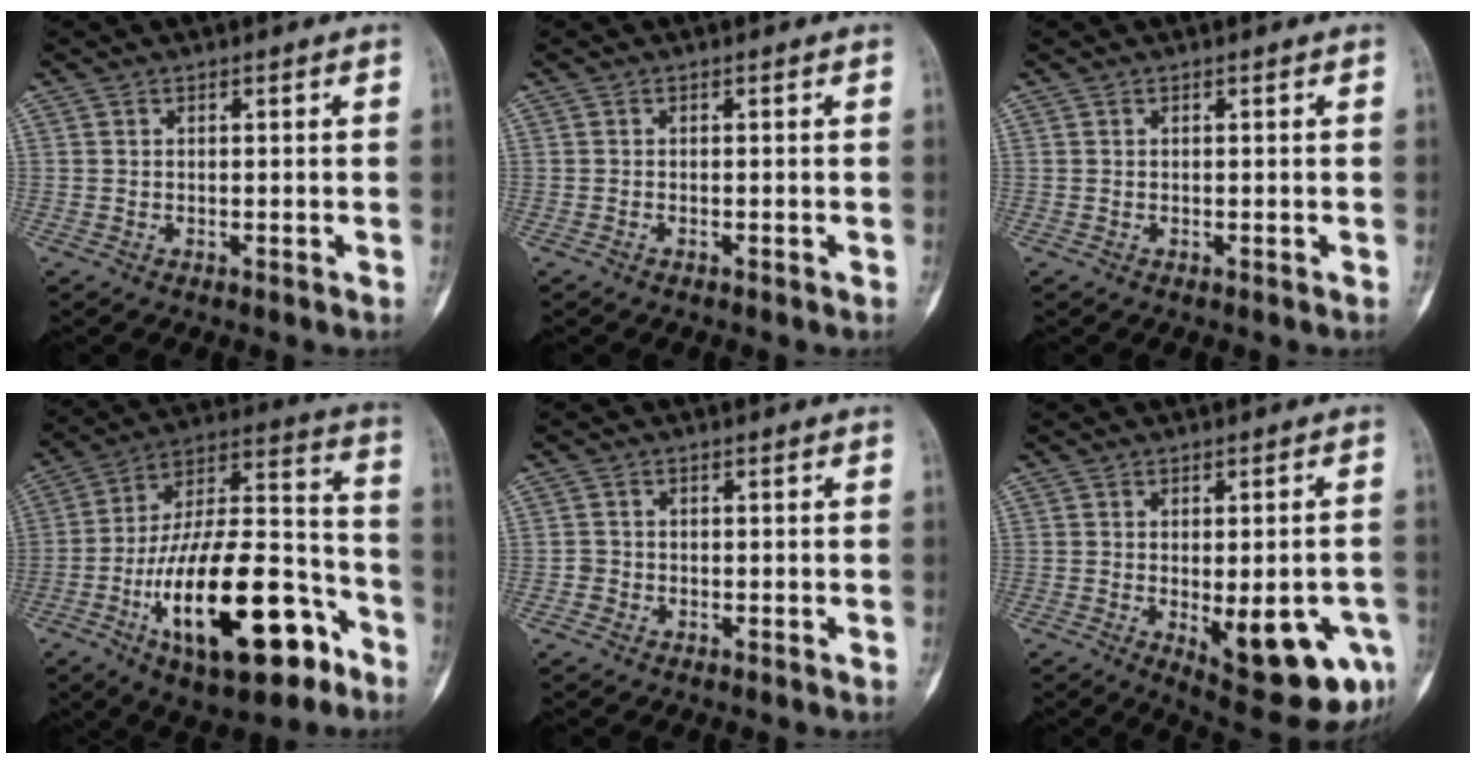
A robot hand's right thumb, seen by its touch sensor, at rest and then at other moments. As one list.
[{"total": 0.0}, {"total": 0.0}, {"total": 27.7, "force": [-12.1, 11.2, 22.2], "torque": [-0.377, 0.071, -0.189]}, {"total": 1.2, "force": [-0.5, 1.0, 0.0], "torque": [0.008, 0.007, -0.016]}, {"total": 15.4, "force": [-4.6, 5.5, 13.6], "torque": [-0.142, -0.001, -0.042]}]